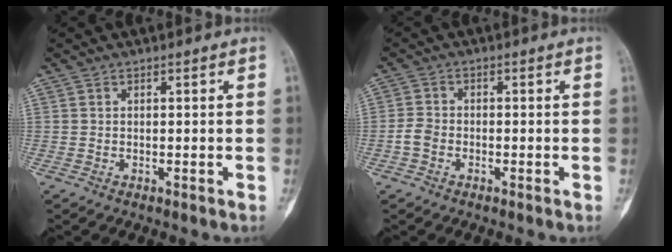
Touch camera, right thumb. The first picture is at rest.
{"total": 2.7, "force": [-1.1, 1.9, 1.5], "torque": [-0.029, 0.009, -0.024]}